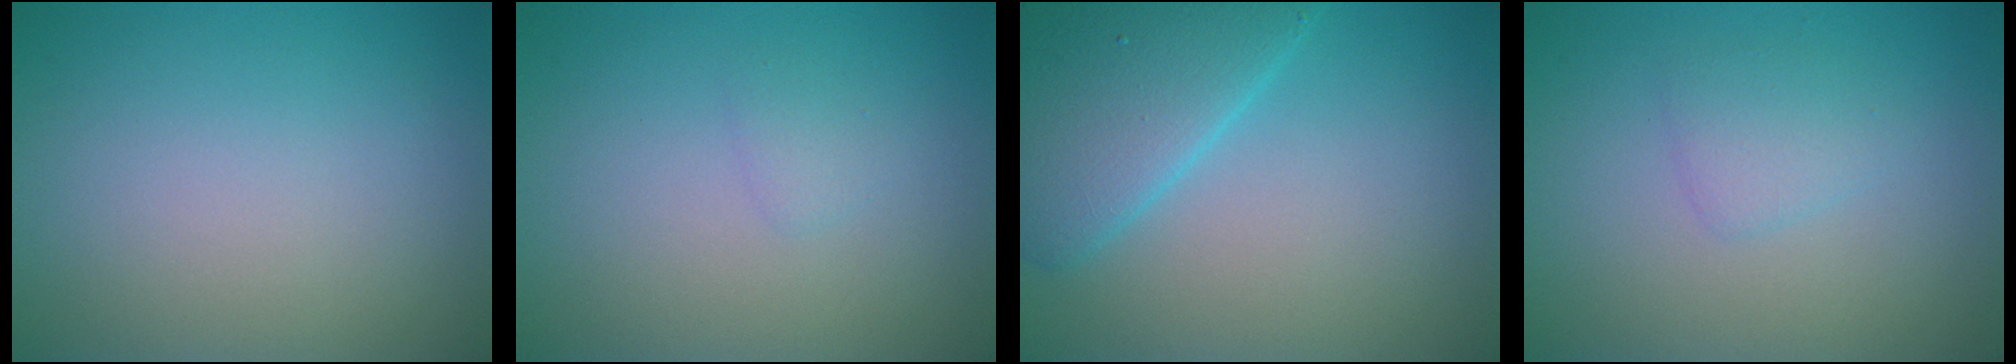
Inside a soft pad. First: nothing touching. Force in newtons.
{"total": 0.8, "press": 0.8, "slide": 0.1}
{"total": 6.0, "press": 6.0, "slide": 0.3}
{"total": 1.6, "press": 1.6, "slide": 0.0}